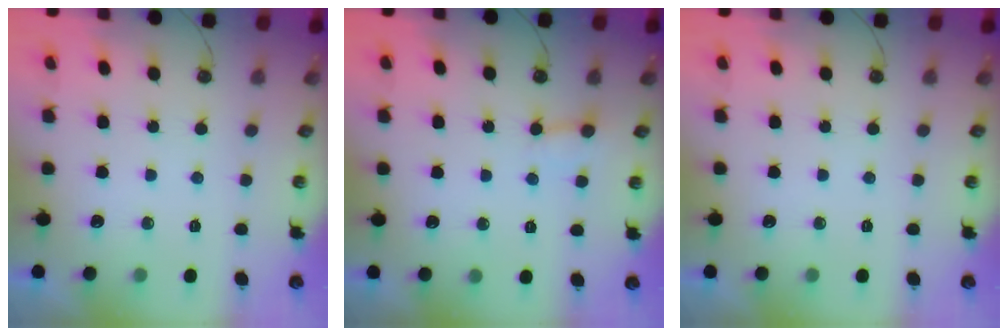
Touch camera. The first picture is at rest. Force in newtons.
{"total": 5.6, "press": 5.6, "slide": 0.5}
{"total": 0.0}